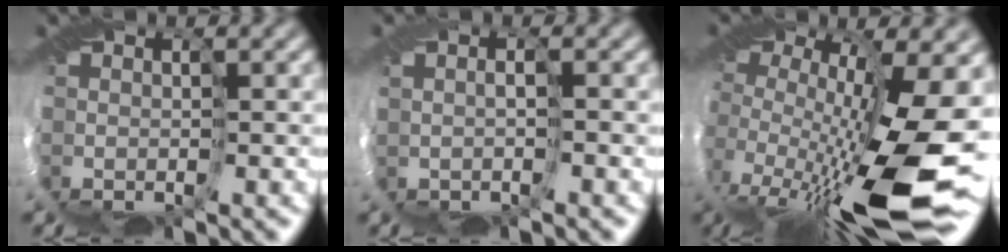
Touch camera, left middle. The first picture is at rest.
{"total": 1.1, "force": [0.3, 0.4, 1.0], "torque": [-0.018, 0.009, 0.008]}
{"total": 14.3, "force": [-3.2, 4.7, 13.1], "torque": [-0.244, -0.026, -0.055]}